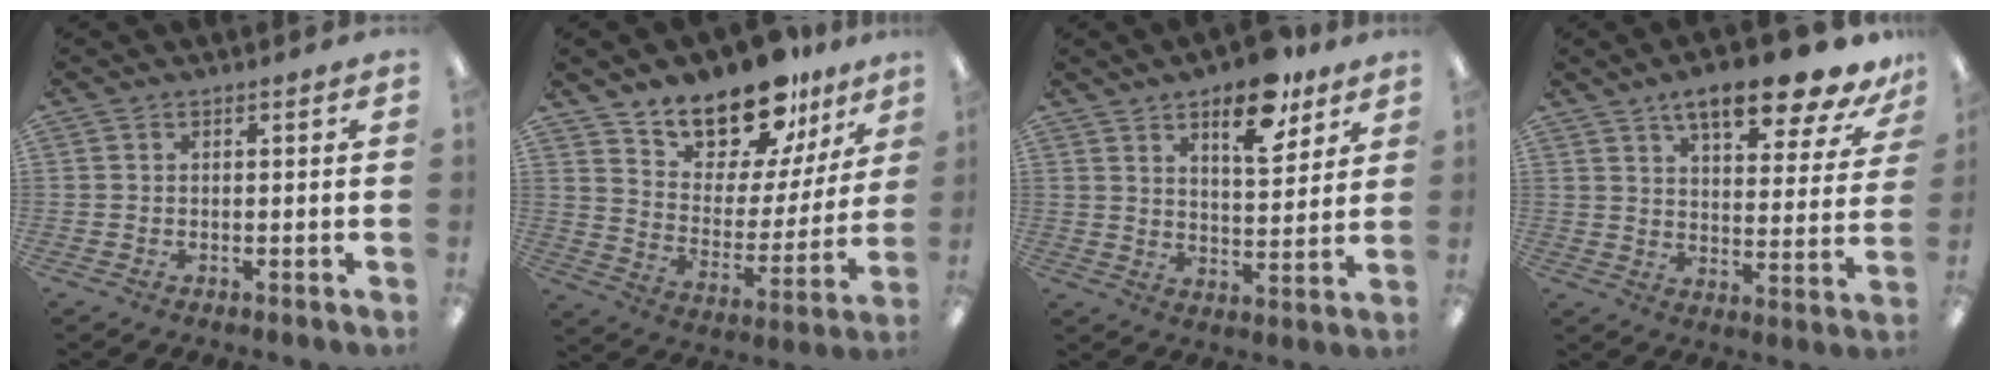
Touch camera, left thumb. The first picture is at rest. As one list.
[{"total": 16.7, "force": [14.3, 6.7, 5.4], "torque": [-0.098, -0.112, 0.253]}, {"total": 12.8, "force": [8.4, 5.4, 8.0], "torque": [-0.103, -0.040, 0.140]}, {"total": 14.3, "force": [11.0, 3.7, 8.4], "torque": [-0.121, -0.068, 0.182]}]